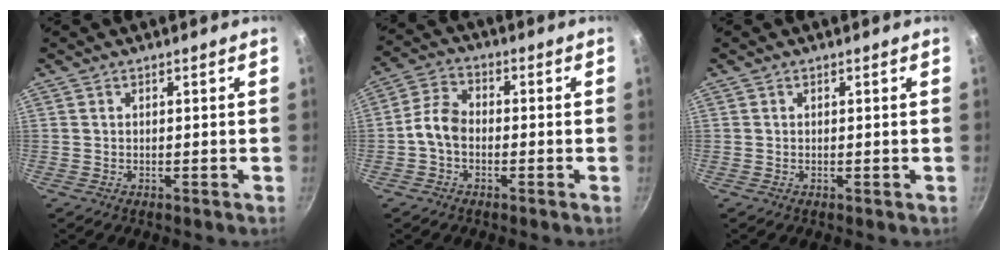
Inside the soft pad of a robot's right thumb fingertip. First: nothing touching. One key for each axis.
{"total": 5.9, "fx": -1.4, "fy": 4.1, "fz": 4.0, "tx": -0.072, "ty": 0.030, "tz": -0.040}
{"total": 0.0}